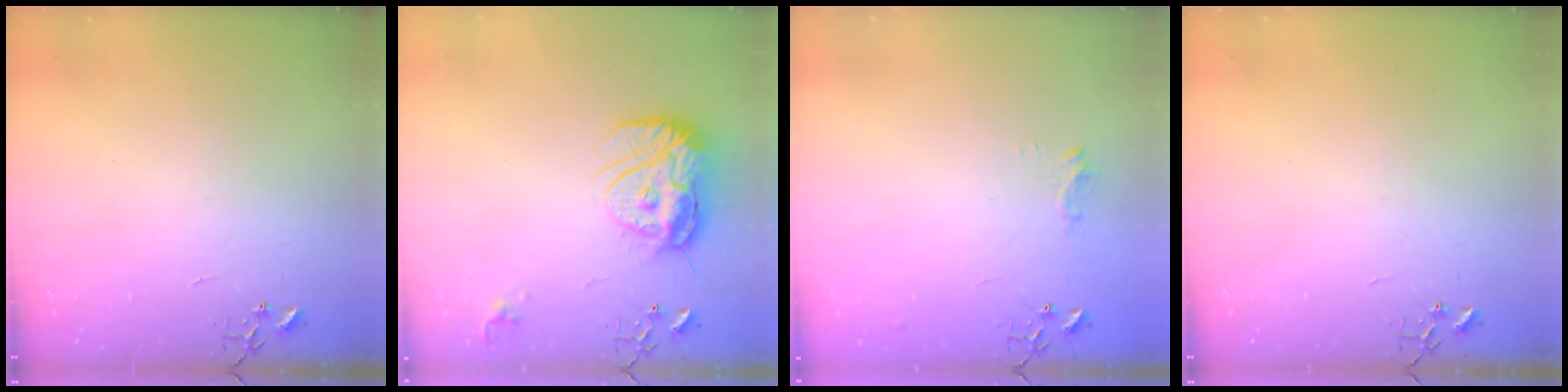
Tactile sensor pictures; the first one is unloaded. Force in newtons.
{"total": 17.0, "press": 16.9, "slide": 1.4}
{"total": 8.7, "press": 8.7, "slide": 0.9}
{"total": 0.0}